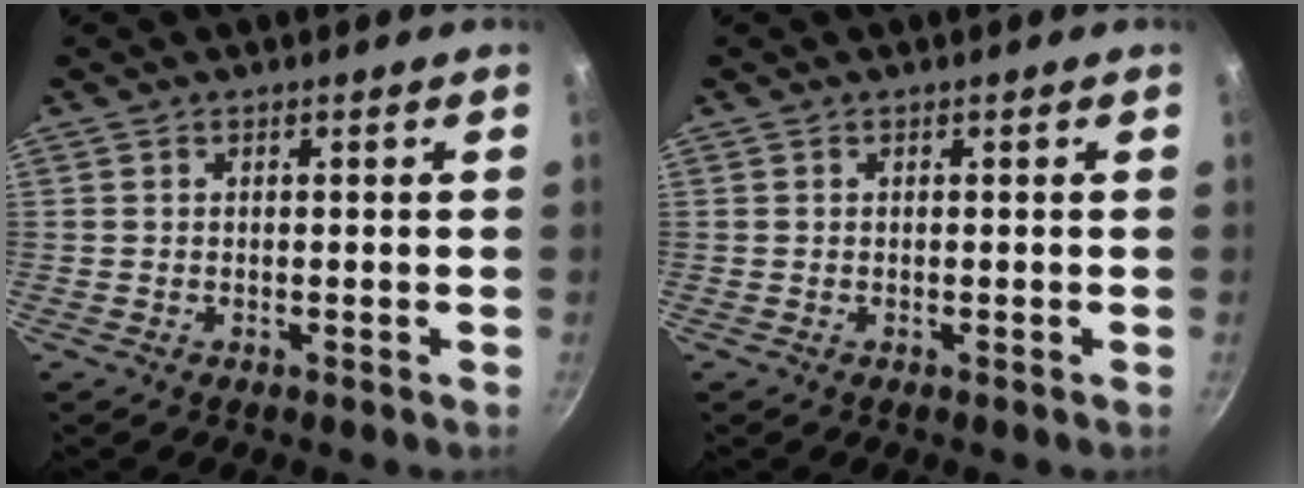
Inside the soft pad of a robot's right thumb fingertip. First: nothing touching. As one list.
[{"total": 0.0}]